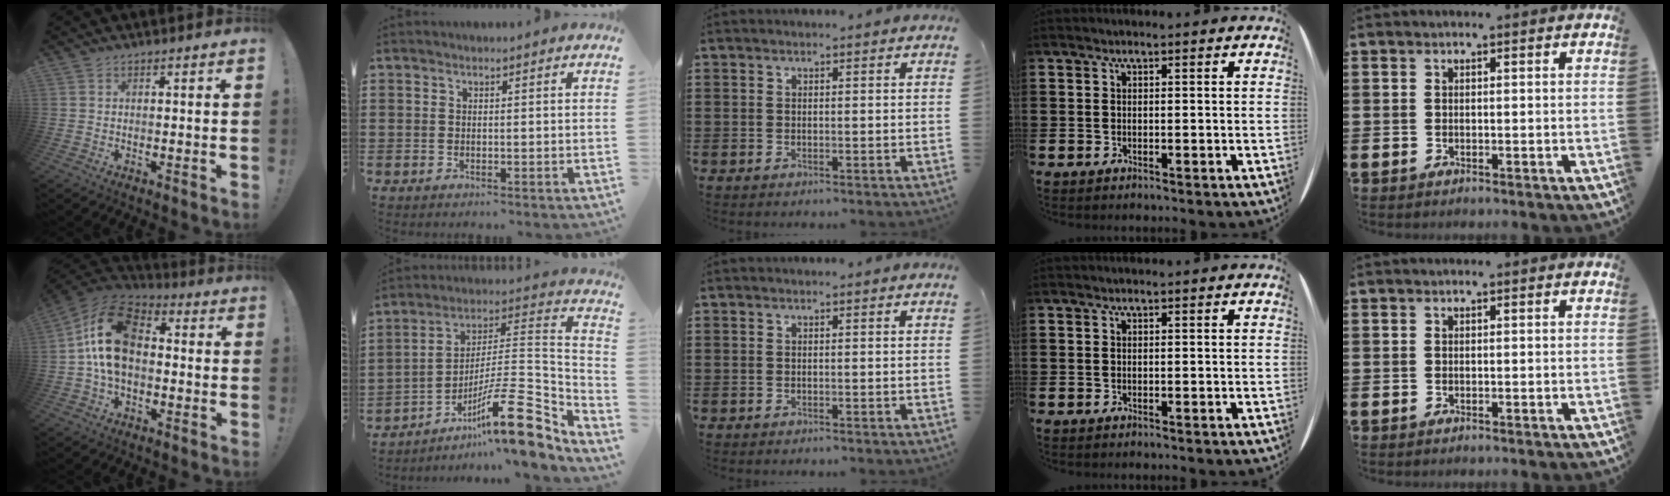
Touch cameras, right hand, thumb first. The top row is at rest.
{"thumb": {"total": 17.0, "force": [1.5, 11.0, 12.9], "torque": [-0.225, 0.017, 0.029]}, "index": {"total": 16.3, "force": [-9.3, 3.3, 13.0], "torque": [-0.196, 0.009, -0.160]}}